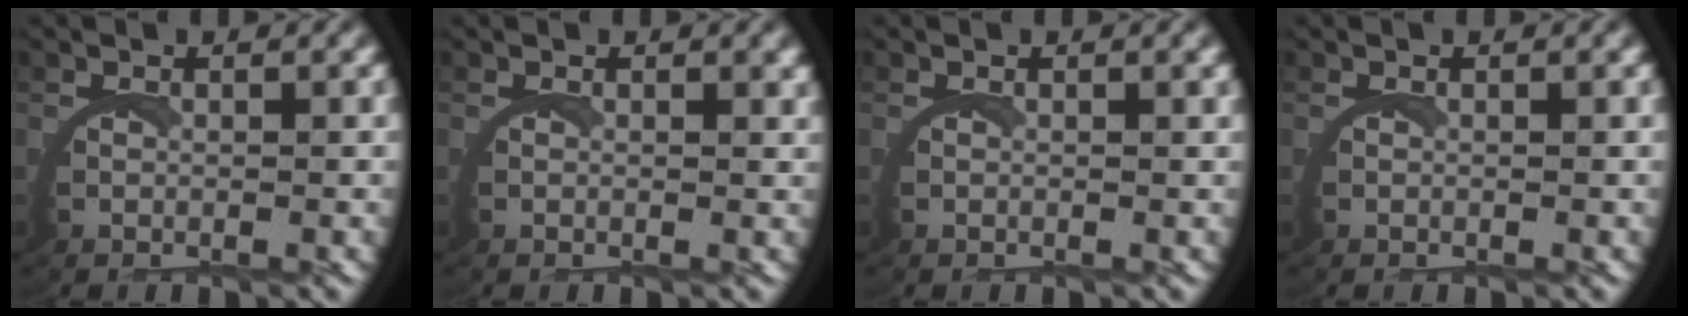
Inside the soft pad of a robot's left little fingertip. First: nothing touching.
{"total": 0.6, "force": [0.5, 0.0, 0.3], "torque": [-0.007, -0.002, 0.008]}
{"total": 0.0}
{"total": 0.0}